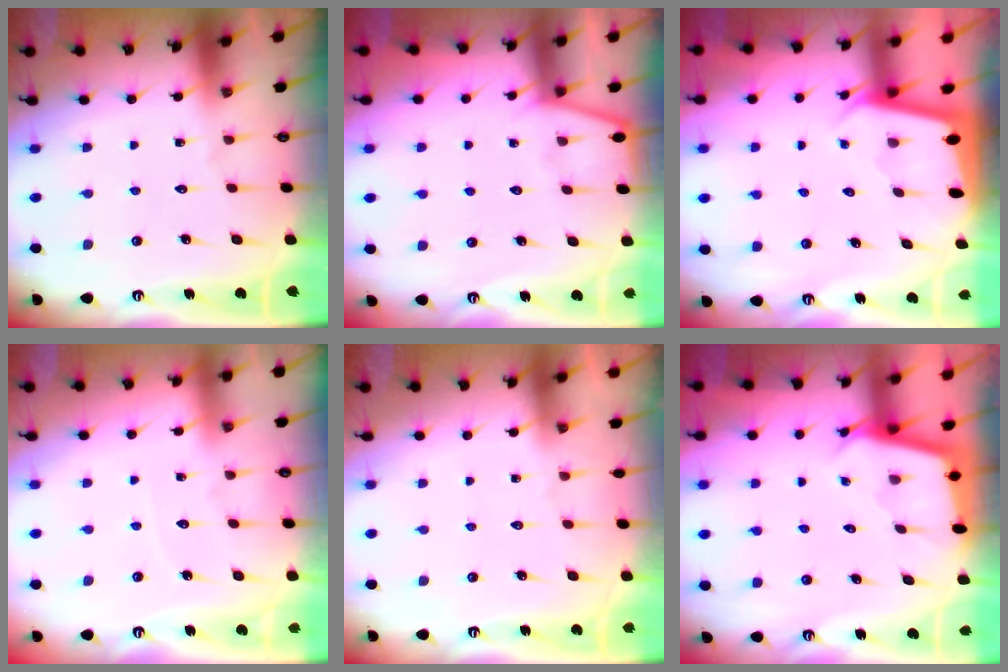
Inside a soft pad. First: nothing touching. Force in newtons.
{"total": 2.4, "press": 2.4, "slide": 0.2}
{"total": 1.9, "press": 1.9, "slide": 0.1}
{"total": 2.6, "press": 2.6, "slide": 0.4}
{"total": 0.0}
{"total": 2.4, "press": 2.4, "slide": 0.1}